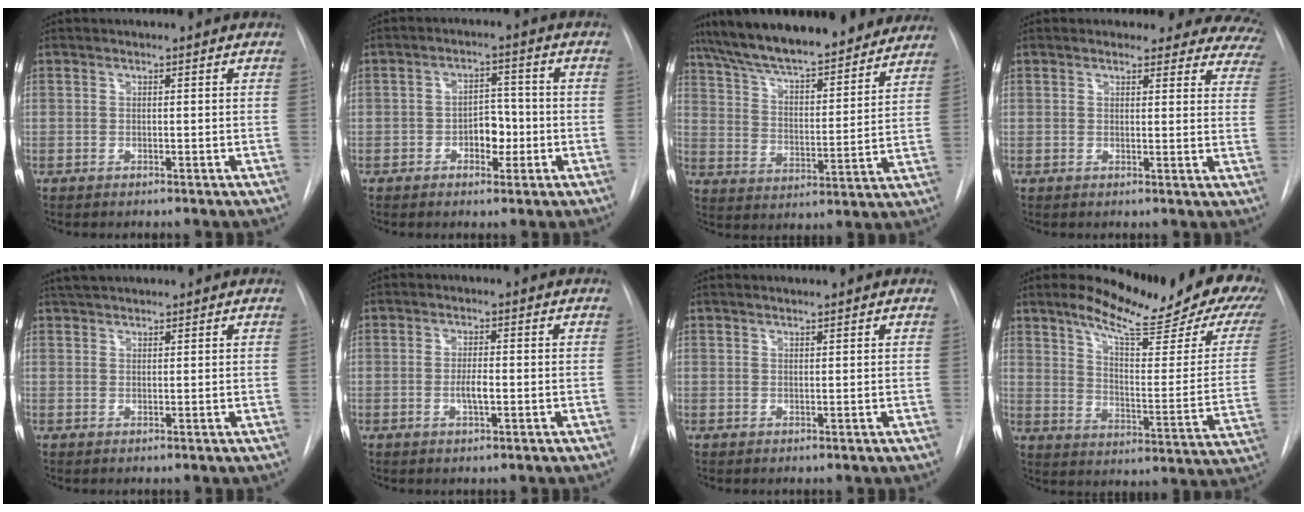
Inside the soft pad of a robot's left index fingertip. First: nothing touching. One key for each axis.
{"total": 4.6, "fx": -1.4, "fy": 2.8, "fz": 3.3, "tx": -0.043, "ty": 0.011, "tz": -0.023}
{"total": 24.4, "fx": 21.2, "fy": 5.5, "fz": 10.8, "tx": -0.182, "ty": 0.017, "tz": 0.302}
{"total": 15.6, "fx": 14.0, "fy": 5.6, "fz": 4.2, "tx": -0.015, "ty": -0.030, "tz": 0.123}
{"total": 3.7, "fx": 3.4, "fy": 0.8, "fz": 1.4, "tx": -0.026, "ty": 0.027, "tz": 0.060}
{"total": 2.6, "fx": -0.6, "fy": 0.5, "fz": 2.5, "tx": -0.048, "ty": 0.000, "tz": -0.010}
{"total": 1.8, "fx": 1.5, "fy": 0.1, "fz": 0.9, "tx": -0.014, "ty": 0.015, "tz": 0.024}
{"total": 23.2, "fx": 17.5, "fy": 4.4, "fz": 14.6, "tx": -0.198, "ty": -0.042, "tz": 0.215}